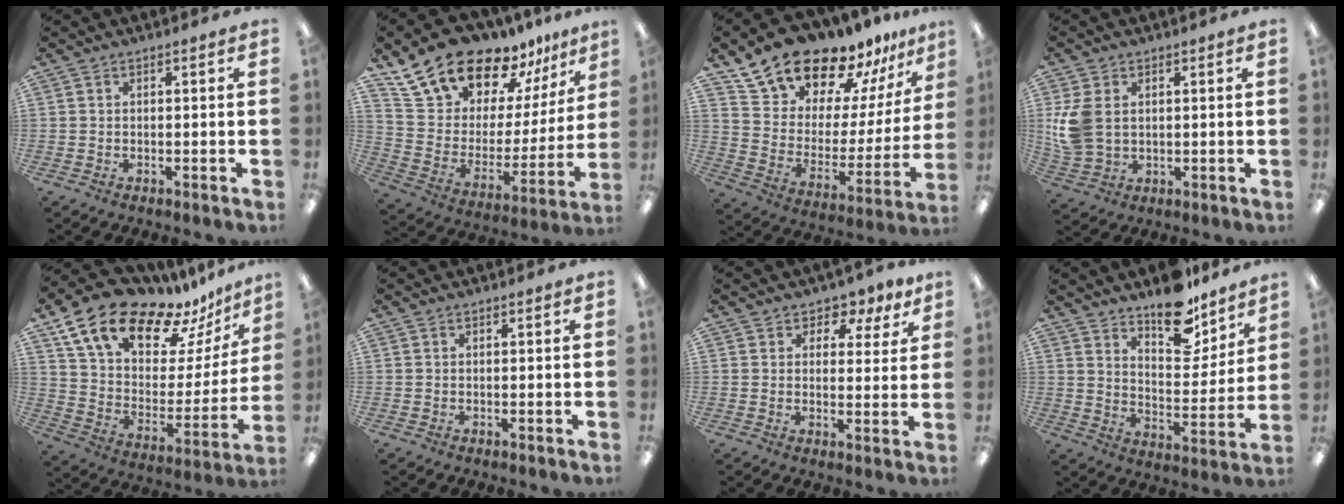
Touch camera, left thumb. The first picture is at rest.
{"total": 20.5, "force": [17.6, 9.0, 5.6], "torque": [-0.114, -0.135, 0.324]}
{"total": 20.4, "force": [17.9, 8.6, 5.0], "torque": [-0.100, -0.140, 0.328]}
{"total": 8.8, "force": [1.8, 6.8, 5.4], "torque": [-0.121, 0.008, 0.036]}
{"total": 19.5, "force": [14.9, 8.9, 8.9], "torque": [-0.152, -0.108, 0.264]}
{"total": 0.0}
{"total": 4.5, "force": [3.3, 2.7, 1.3], "torque": [-0.010, -0.021, 0.056]}
{"total": 14.7, "force": [11.7, 6.1, 6.4], "torque": [-0.077, -0.088, 0.207]}